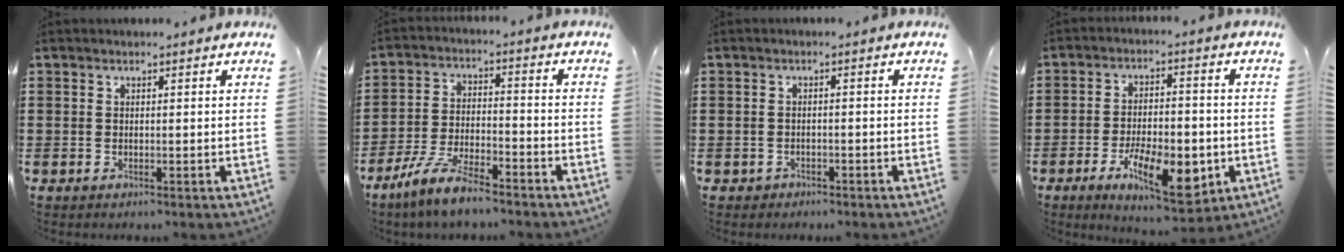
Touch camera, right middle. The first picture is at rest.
{"total": 7.4, "force": [-6.1, 1.2, 4.0], "torque": [-0.095, -0.003, -0.122]}
{"total": 1.0, "force": [-0.8, 0.5, 0.0], "torque": [-0.004, 0.002, -0.019]}
{"total": 10.8, "force": [-4.8, 4.4, 8.6], "torque": [-0.134, 0.001, -0.080]}